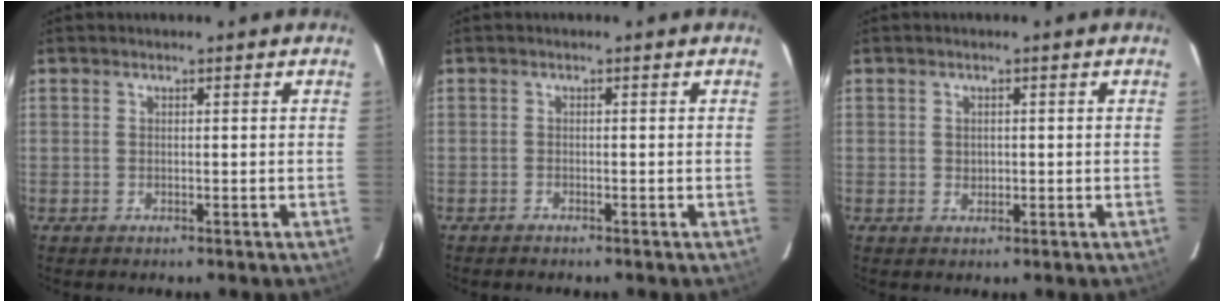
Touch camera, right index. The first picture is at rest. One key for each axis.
{"total": 0.9, "fx": -0.9, "fy": 0.2, "fz": 0.2, "tx": -0.011, "ty": 0.000, "tz": -0.017}
{"total": 1.4, "fx": 0.1, "fy": 1.3, "fz": 0.5, "tx": -0.005, "ty": 0.003, "tz": 0.001}